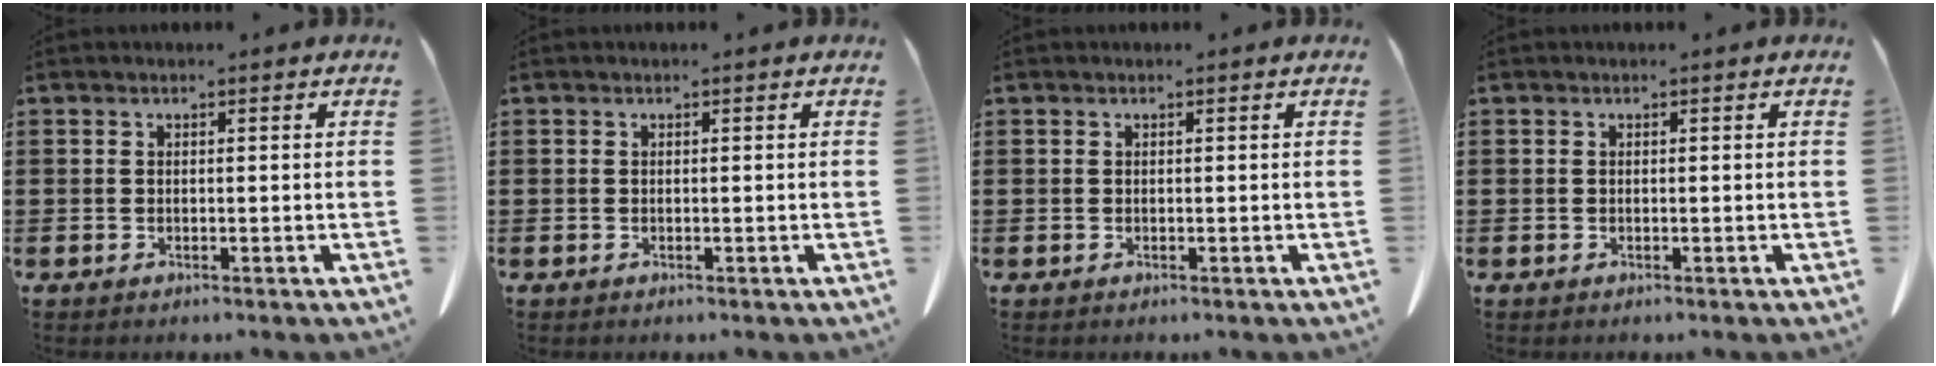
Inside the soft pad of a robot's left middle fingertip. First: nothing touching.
{"total": 0.0}
{"total": 0.0}
{"total": 0.0}